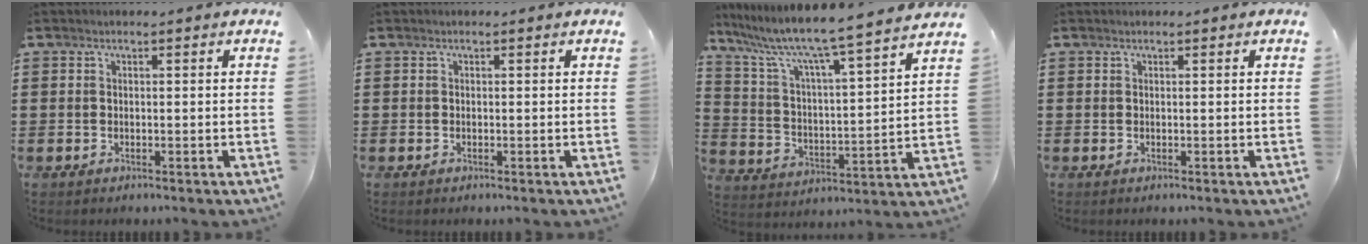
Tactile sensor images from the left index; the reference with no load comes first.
{"total": 0.0}
{"total": 7.6, "force": [6.8, -0.7, 3.5], "torque": [-0.100, -0.061, 0.103]}
{"total": 0.0}